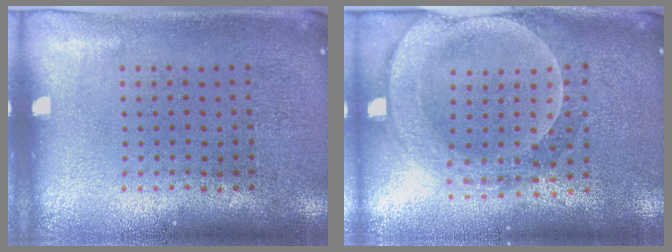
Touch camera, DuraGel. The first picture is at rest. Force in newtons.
{"total": 2.2, "press": 2.0, "slide": 0.9}